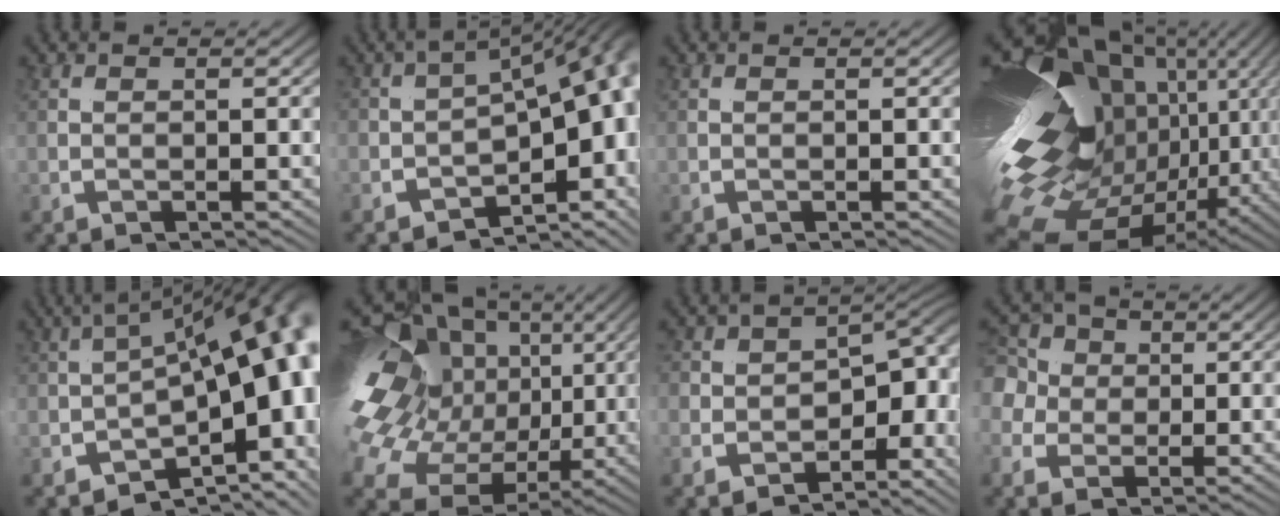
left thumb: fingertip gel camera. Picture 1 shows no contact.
{"total": 8.8, "force": [-0.3, 4.6, 7.5], "torque": [-0.105, 0.008, -0.014]}
{"total": 0.0}
{"total": 25.5, "force": [-1.6, 14.4, 21.0], "torque": [-0.354, -0.021, -0.012]}
{"total": 12.0, "force": [0.2, 5.7, 10.5], "torque": [-0.120, 0.033, -0.028]}
{"total": 16.7, "force": [1.9, 11.0, 12.5], "torque": [-0.240, 0.011, 0.024]}
{"total": 7.1, "force": [-1.5, 5.1, 4.8], "torque": [-0.080, -0.023, -0.011]}
{"total": 8.6, "force": [3.4, 6.5, 4.4], "torque": [-0.085, 0.005, 0.048]}